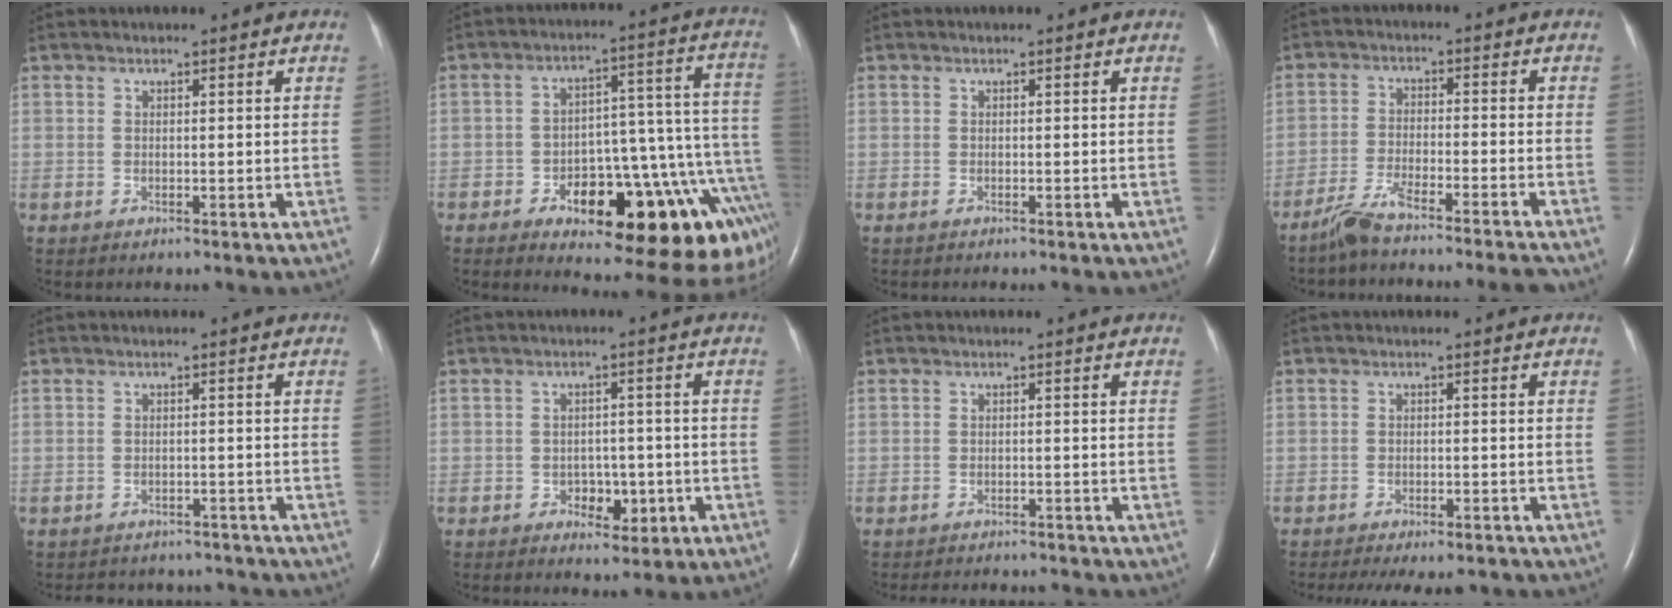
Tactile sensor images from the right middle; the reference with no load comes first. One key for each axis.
{"total": 24.0, "fx": -11.1, "fy": 7.4, "fz": 19.9, "tx": -0.157, "ty": 0.055, "tz": -0.142}
{"total": 0.0}
{"total": 9.7, "fx": -8.6, "fy": -1.2, "fz": 4.3, "tx": -0.066, "ty": -0.014, "tz": -0.144}
{"total": 6.3, "fx": -6.0, "fy": 1.9, "fz": 0.1, "tx": -0.002, "ty": 0.008, "tz": -0.069}
{"total": 4.1, "fx": -1.7, "fy": 2.6, "fz": 2.7, "tx": -0.034, "ty": 0.013, "tz": -0.015}
{"total": 6.0, "fx": -5.8, "fy": 0.7, "fz": 1.1, "tx": -0.010, "ty": -0.005, "tz": -0.073}
{"total": 10.6, "fx": -9.3, "fy": 2.3, "fz": 4.5, "tx": -0.066, "ty": -0.011, "tz": -0.116}